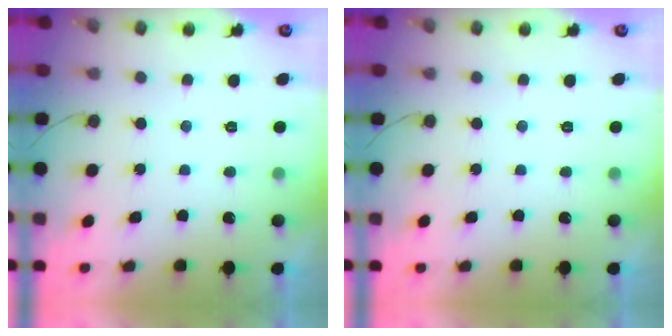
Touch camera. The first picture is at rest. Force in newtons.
{"total": 0.0}